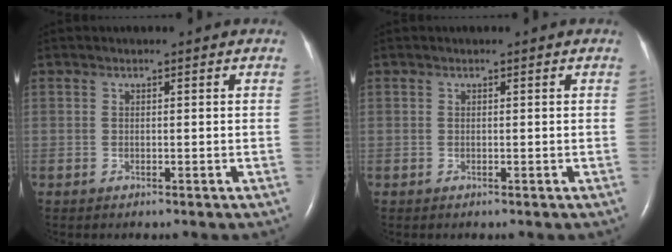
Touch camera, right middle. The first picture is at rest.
{"total": 0.0}